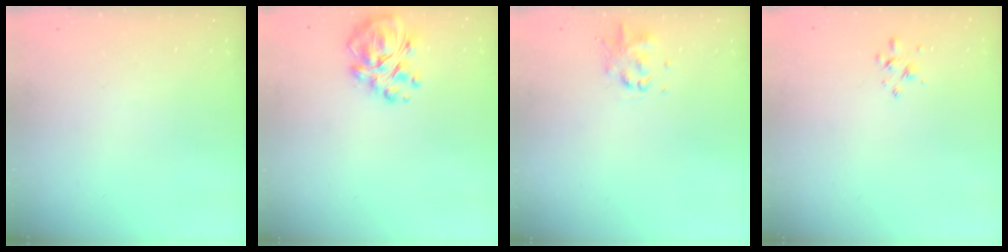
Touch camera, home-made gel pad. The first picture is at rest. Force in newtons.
{"total": 12.1, "press": 11.5, "slide": 3.7}
{"total": 1.9, "press": 1.9, "slide": 0.4}
{"total": 2.8, "press": 2.6, "slide": 1.0}